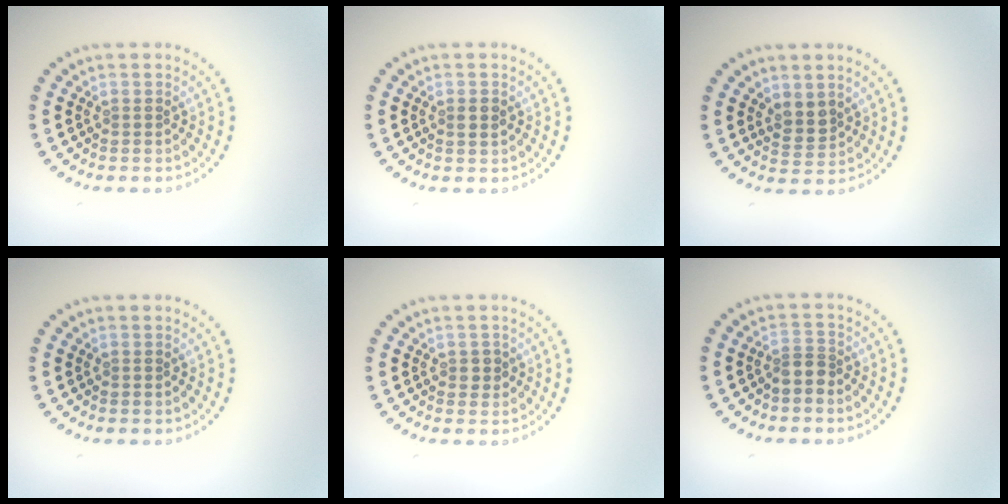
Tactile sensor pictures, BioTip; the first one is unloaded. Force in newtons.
{"total": 1.2, "press": 1.1, "slide": 0.3}
{"total": 2.1, "press": 1.9, "slide": 0.9}
{"total": 0.0}
{"total": 1.0, "press": 1.0, "slide": 0.2}
{"total": 1.9, "press": 1.5, "slide": 1.2}